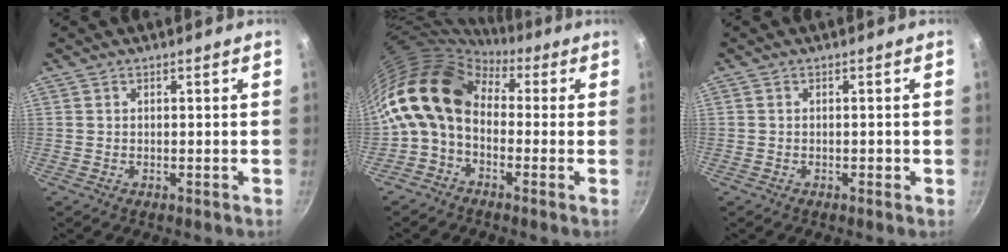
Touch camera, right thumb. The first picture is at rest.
{"total": 13.2, "force": [0.8, 9.3, 9.3], "torque": [-0.156, 0.028, -0.014]}
{"total": 0.6, "force": [-0.3, 0.3, 0.4], "torque": [-0.002, 0.003, -0.005]}